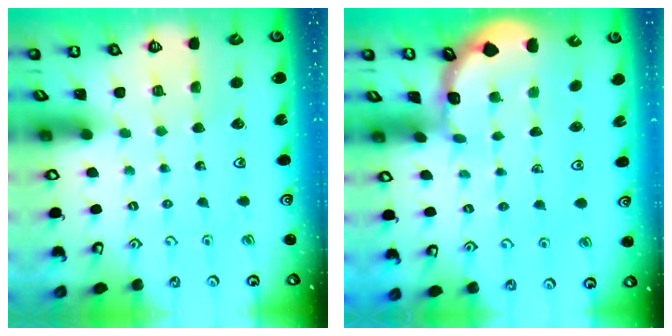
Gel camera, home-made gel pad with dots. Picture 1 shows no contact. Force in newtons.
{"total": 1.5, "press": 1.4, "slide": 0.3}